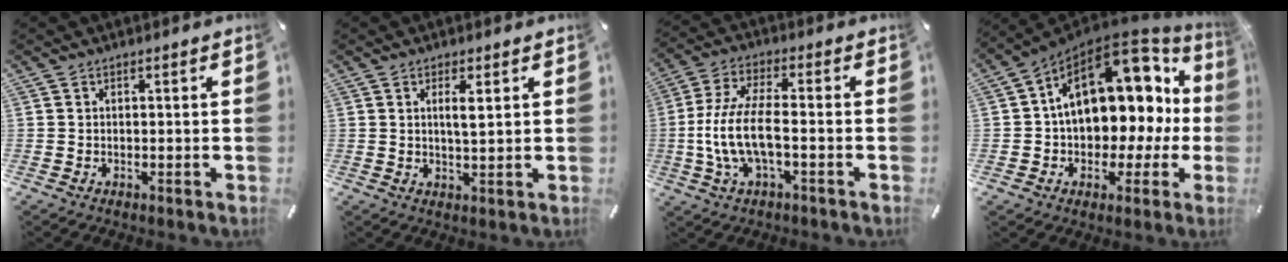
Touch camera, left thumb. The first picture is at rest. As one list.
[{"total": 3.7, "force": [1.1, 1.0, 3.4], "torque": [-0.062, 0.000, 0.014]}, {"total": 12.0, "force": [-2.3, 4.6, 10.8], "torque": [-0.229, -0.009, -0.043]}, {"total": 19.4, "force": [5.0, 12.7, 13.8], "torque": [-0.207, -0.038, 0.086]}]